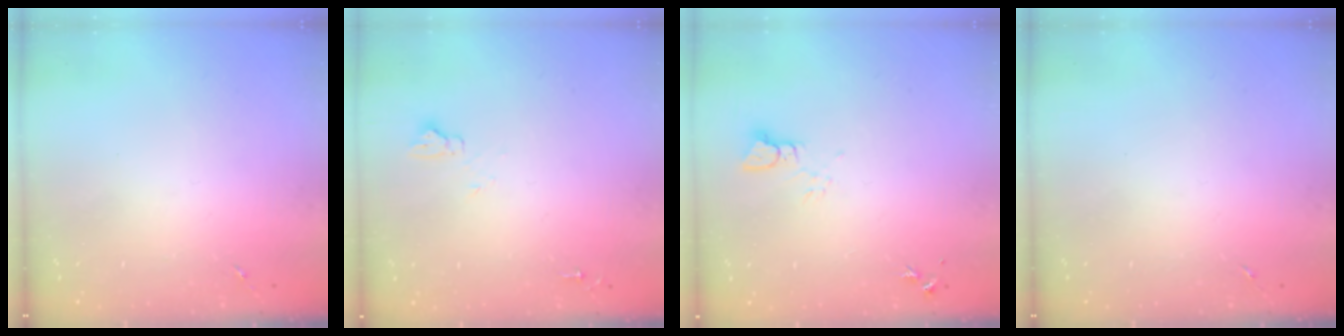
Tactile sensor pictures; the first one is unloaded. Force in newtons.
{"total": 5.4, "press": 5.4, "slide": 0.7}
{"total": 3.2, "press": 3.2, "slide": 0.1}
{"total": 0.0}